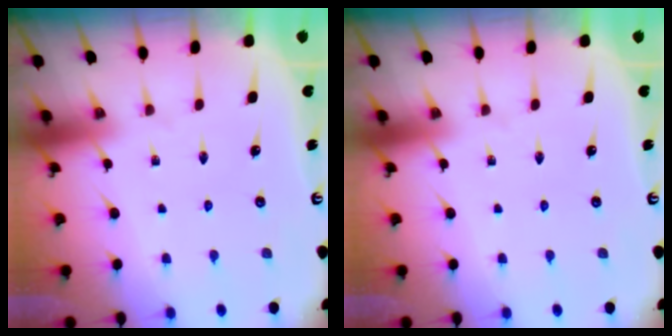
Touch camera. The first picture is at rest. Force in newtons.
{"total": 0.0}